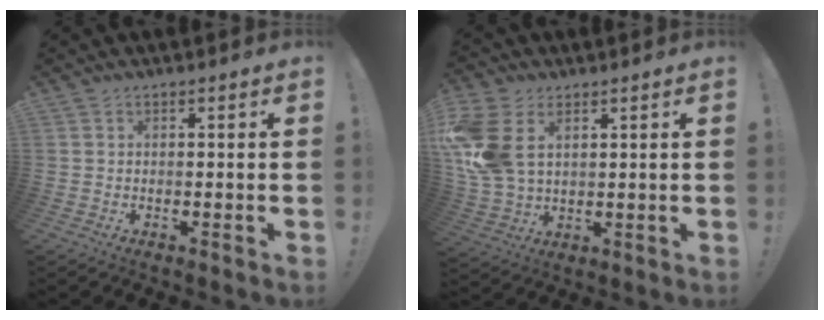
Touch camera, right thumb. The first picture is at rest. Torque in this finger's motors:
{"motor_torque": [0.96, 0.99, 1.39, 0.25, 0.18]}